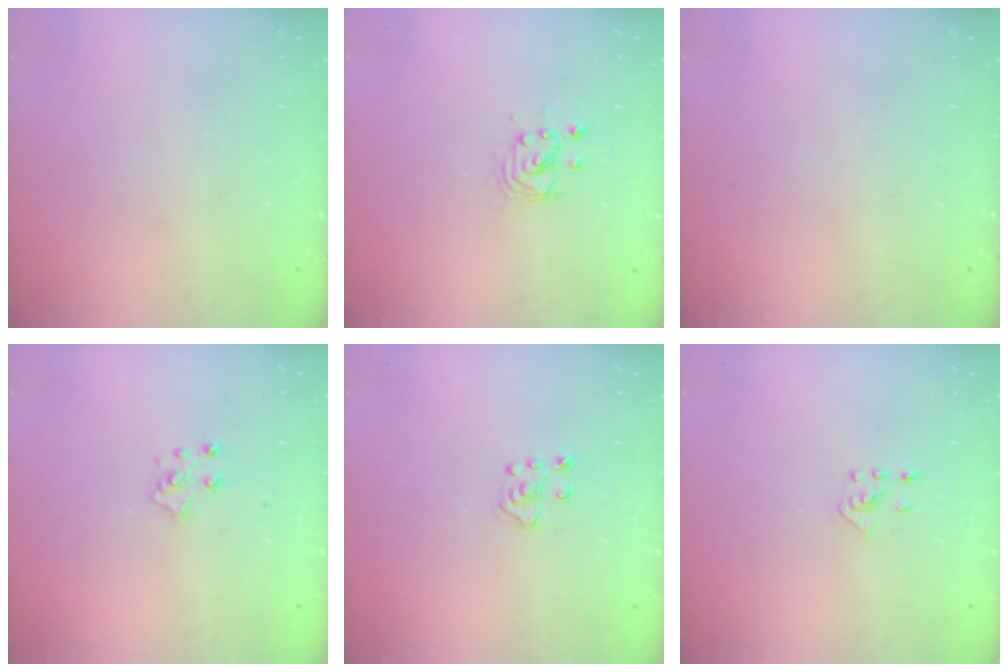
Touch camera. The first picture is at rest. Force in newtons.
{"total": 2.9, "press": 2.9, "slide": 0.0}
{"total": 0.0}
{"total": 5.7, "press": 5.7, "slide": 0.5}
{"total": 5.3, "press": 5.3, "slide": 0.6}
{"total": 2.7, "press": 2.6, "slide": 0.9}